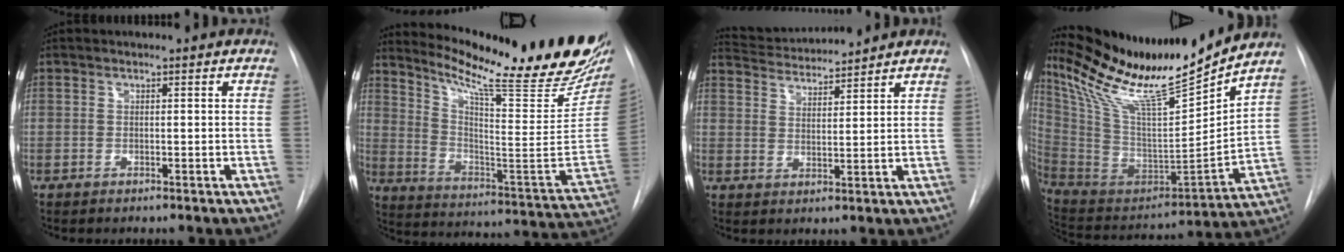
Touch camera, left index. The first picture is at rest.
{"total": 25.8, "force": [21.4, 1.9, 14.2], "torque": [-0.225, -0.095, 0.295]}
{"total": 7.6, "force": [7.4, -0.2, 1.5], "torque": [-0.038, 0.013, 0.132]}
{"total": 20.7, "force": [18.2, 0.1, 10.0], "torque": [-0.185, -0.057, 0.323]}